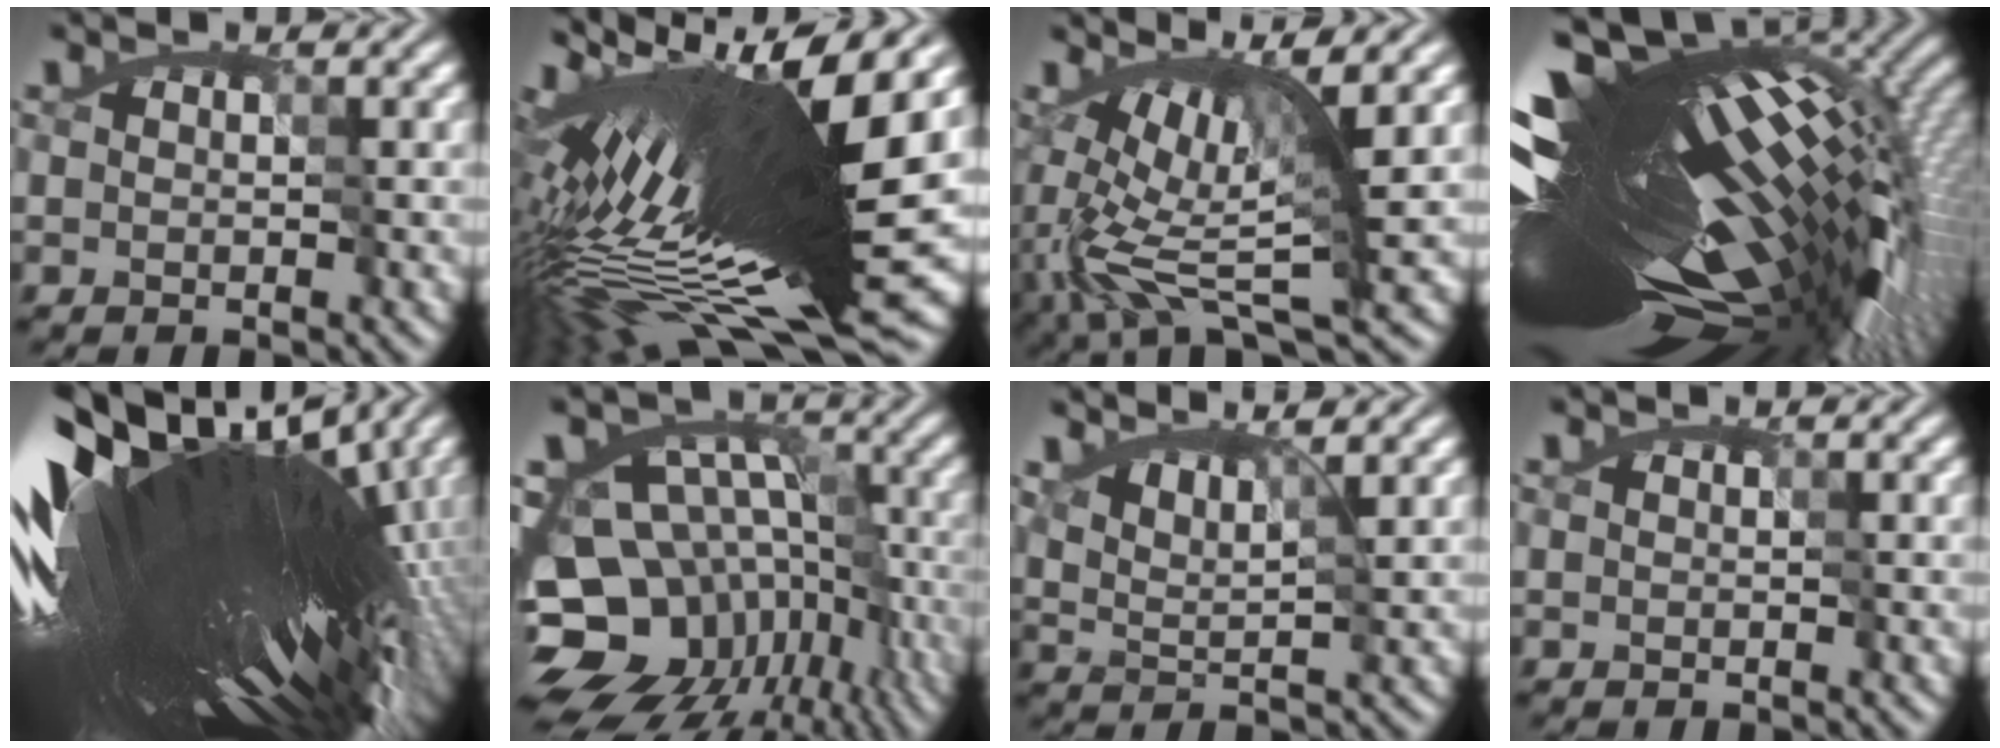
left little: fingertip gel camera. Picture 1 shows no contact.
{"total": 15.1, "force": [-0.2, 3.1, 14.8], "torque": [-0.255, -0.002, 0.007]}
{"total": 7.4, "force": [-1.0, 2.5, 6.8], "torque": [-0.143, -0.016, -0.009]}
{"total": 18.5, "force": [-0.9, 5.5, 17.7], "torque": [-0.325, -0.019, 0.000]}
{"total": 18.2, "force": [1.1, 5.7, 17.2], "torque": [-0.302, -0.011, 0.038]}
{"total": 15.5, "force": [-7.5, 11.0, 7.8], "torque": [-0.139, -0.004, -0.091]}
{"total": 2.7, "force": [1.9, 0.6, 1.9], "torque": [-0.043, -0.006, 0.032]}
{"total": 0.0}